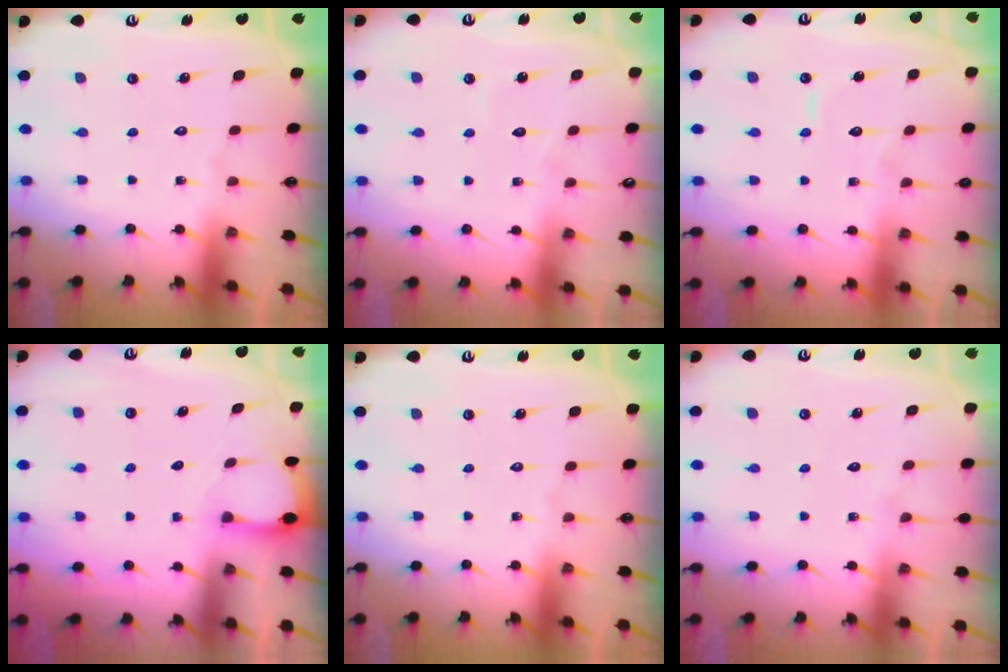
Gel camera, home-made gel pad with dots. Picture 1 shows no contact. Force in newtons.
{"total": 2.6, "press": 2.6, "slide": 0.2}
{"total": 5.2, "press": 5.2, "slide": 0.4}
{"total": 2.1, "press": 2.1, "slide": 0.3}
{"total": 0.0}
{"total": 4.2, "press": 4.2, "slide": 0.5}